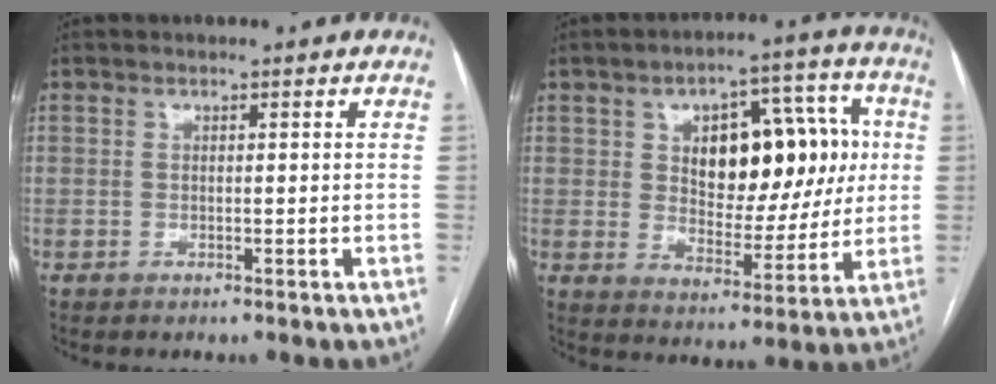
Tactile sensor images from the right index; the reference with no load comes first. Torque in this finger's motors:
{"motor_torque": [1.26, 0.88, 0.75, 0.10]}